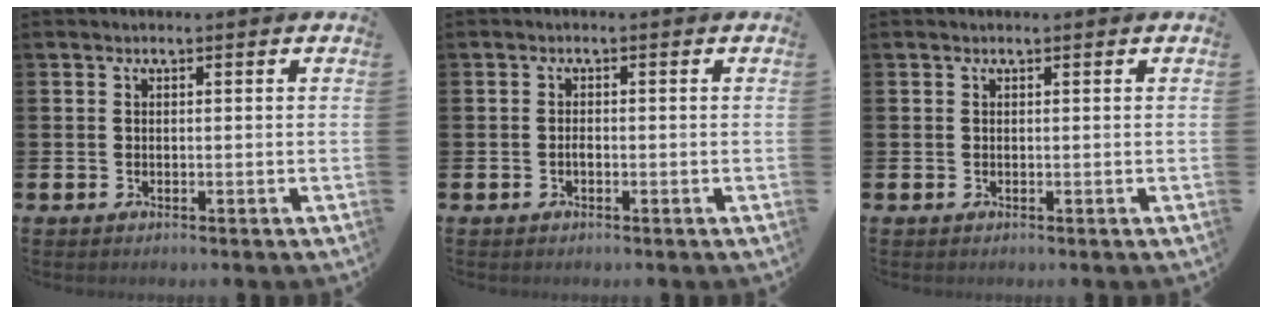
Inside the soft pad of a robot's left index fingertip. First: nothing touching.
{"total": 0.9, "force": [-0.4, 0.4, 0.7], "torque": [-0.012, -0.003, -0.008]}
{"total": 0.0}